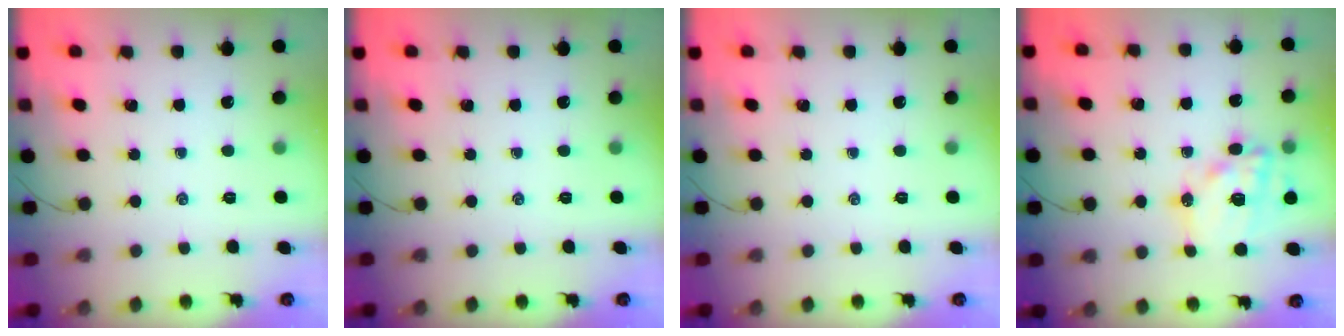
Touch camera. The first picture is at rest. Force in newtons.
{"total": 0.0}
{"total": 0.0}
{"total": 16.1, "press": 15.7, "slide": 3.6}